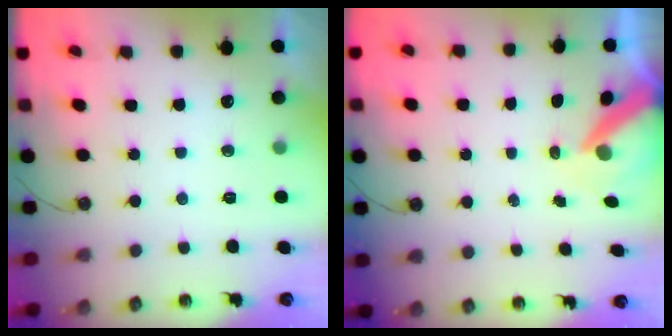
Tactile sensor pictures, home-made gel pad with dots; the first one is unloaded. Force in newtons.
{"total": 8.4, "press": 8.3, "slide": 1.2}